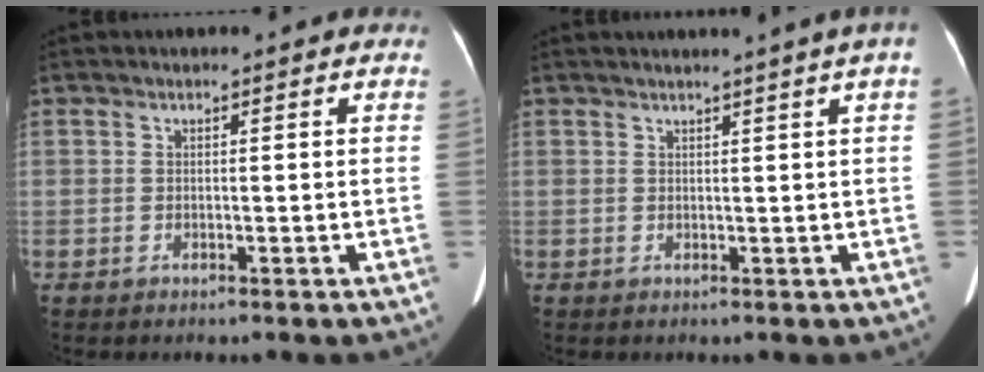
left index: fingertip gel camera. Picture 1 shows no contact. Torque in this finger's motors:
{"motor_torque": [-0.35, -0.30, -0.15, -0.04]}